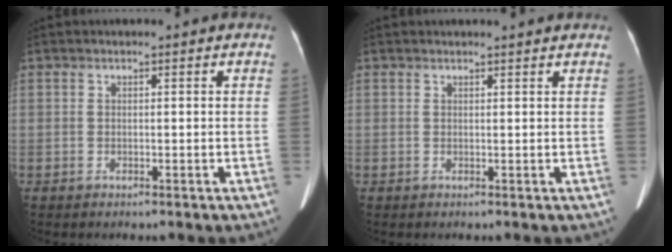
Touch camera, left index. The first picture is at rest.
{"total": 2.6, "force": [2.5, -0.3, 0.7], "torque": [-0.014, 0.010, 0.027]}